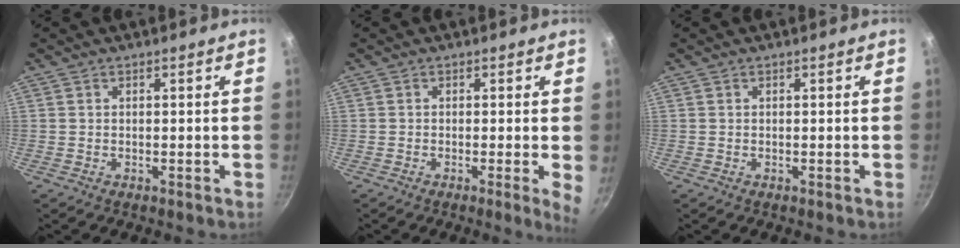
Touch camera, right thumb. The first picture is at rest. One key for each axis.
{"total": 3.4, "fx": -0.3, "fy": 0.3, "fz": 3.4, "tx": -0.041, "ty": -0.008, "tz": -0.009}
{"total": 0.0}